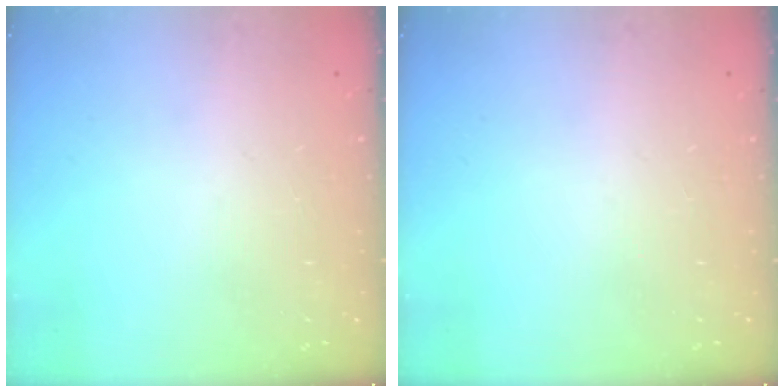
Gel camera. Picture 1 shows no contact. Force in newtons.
{"total": 0.0}